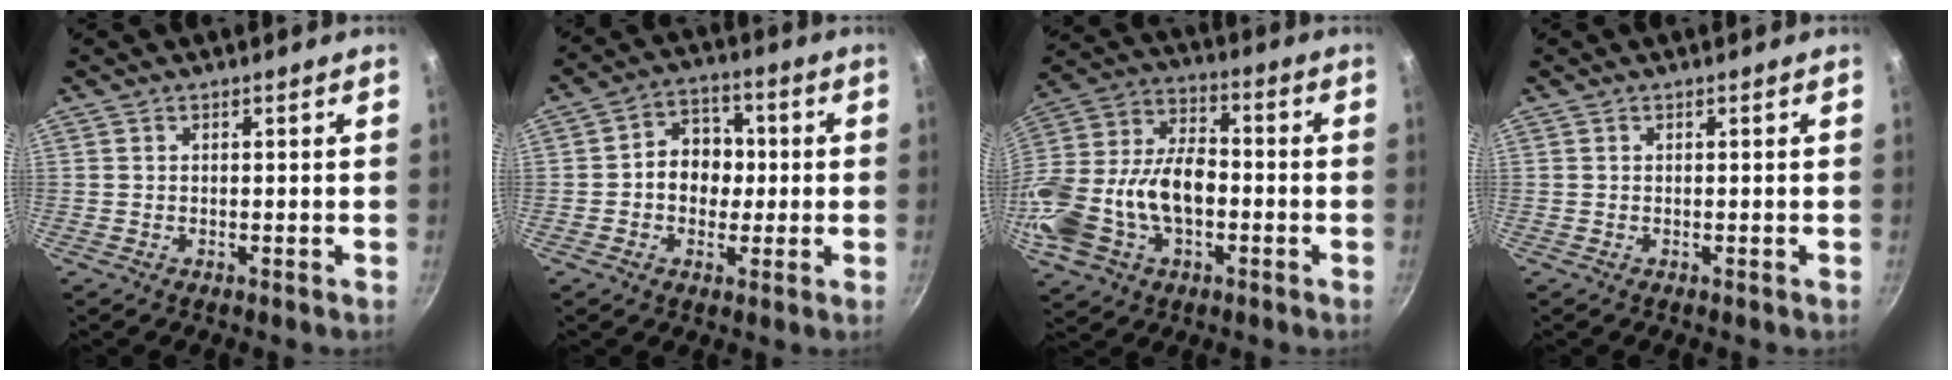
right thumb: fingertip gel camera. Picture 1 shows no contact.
{"total": 8.6, "force": [-0.1, 7.1, 4.9], "torque": [-0.030, 0.018, -0.013]}
{"total": 22.2, "force": [-4.0, 14.4, 16.3], "torque": [-0.319, 0.044, -0.073]}
{"total": 0.0}